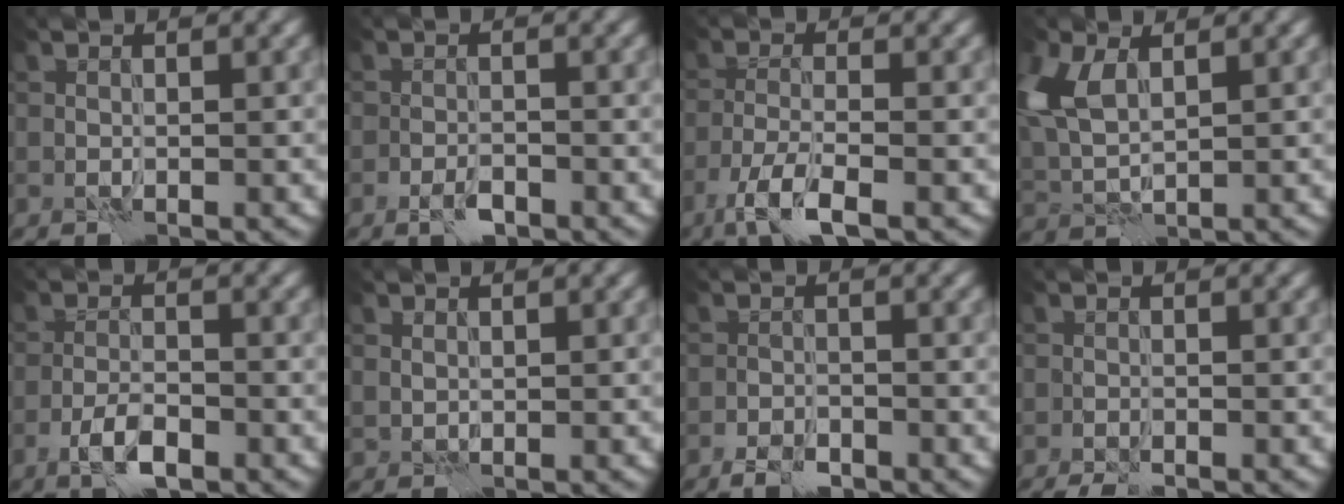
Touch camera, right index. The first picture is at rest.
{"total": 1.8, "force": [-1.2, 0.7, 1.1], "torque": [-0.020, -0.001, -0.024]}
{"total": 4.4, "force": [-2.8, 1.0, 3.3], "torque": [-0.063, -0.007, -0.058]}
{"total": 5.5, "force": [2.0, 2.9, 4.2], "torque": [-0.108, 0.007, 0.035]}
{"total": 3.2, "force": [-1.8, 1.1, 2.4], "torque": [-0.047, 0.001, -0.037]}
{"total": 0.7, "force": [0.6, 0.4, -0.1], "torque": [0.001, -0.002, 0.012]}
{"total": 2.1, "force": [-1.6, 1.0, 1.0], "torque": [-0.016, -0.001, -0.032]}
{"total": 1.9, "force": [-1.7, 0.3, 0.8], "torque": [-0.025, -0.005, -0.031]}